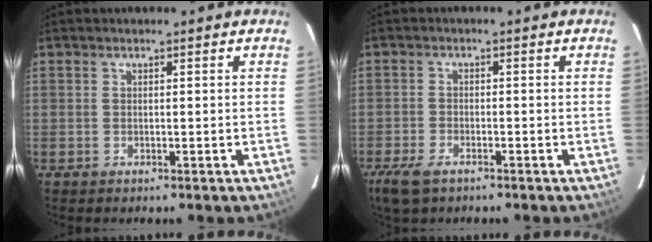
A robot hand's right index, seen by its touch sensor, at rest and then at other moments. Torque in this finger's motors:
{"motor_torque": [0.49, -0.27, 0.21, 0.05]}